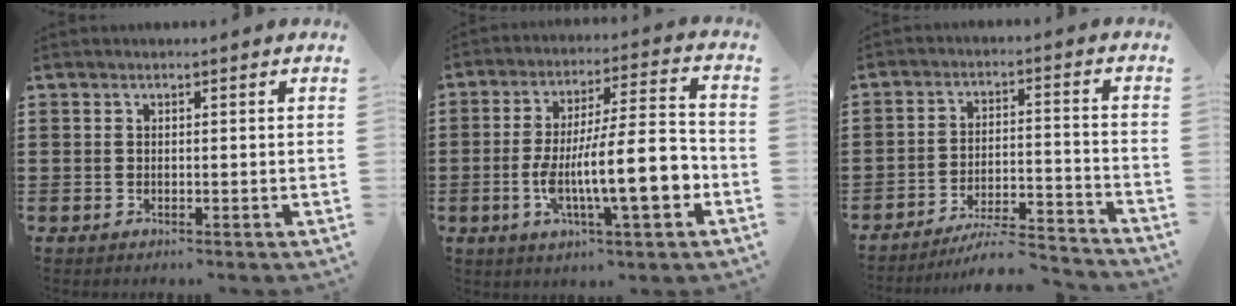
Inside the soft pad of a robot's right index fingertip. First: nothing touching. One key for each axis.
{"total": 14.2, "fx": -4.1, "fy": 3.5, "fz": 13.1, "tx": -0.221, "ty": -0.003, "tz": -0.077}
{"total": 6.5, "fx": -6.1, "fy": 0.7, "fz": 2.3, "tx": -0.040, "ty": 0.003, "tz": -0.116}